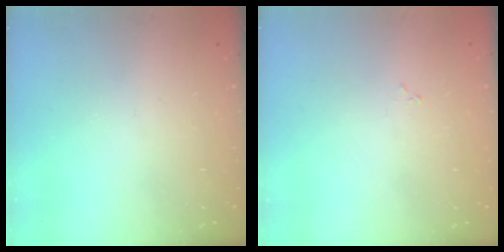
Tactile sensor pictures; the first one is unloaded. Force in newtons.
{"total": 1.9, "press": 1.9, "slide": 0.3}